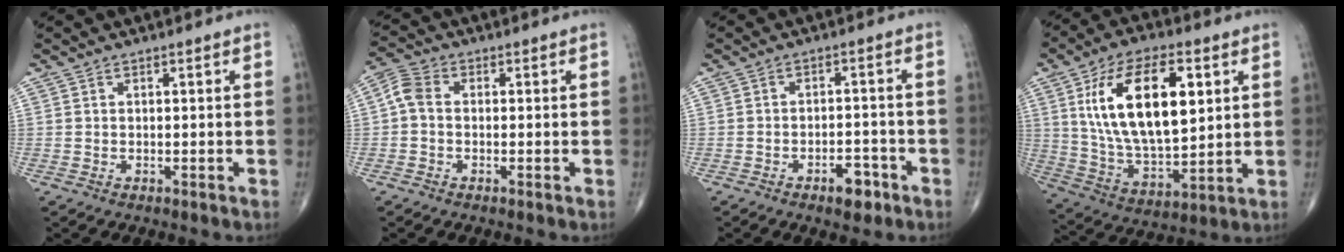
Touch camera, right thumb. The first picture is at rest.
{"total": 4.2, "force": [-0.2, 2.9, 2.9], "torque": [-0.060, 0.013, -0.016]}
{"total": 4.9, "force": [-2.9, 2.3, 3.2], "torque": [-0.030, 0.020, -0.042]}
{"total": 21.4, "force": [6.0, 10.2, 17.9], "torque": [-0.304, -0.015, 0.112]}